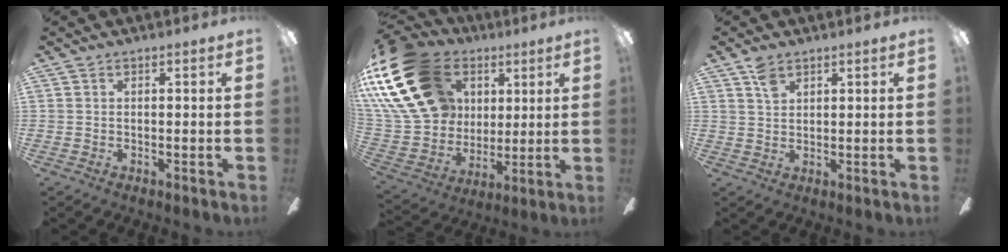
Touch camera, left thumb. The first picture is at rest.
{"total": 28.1, "force": [10.8, 21.1, 15.2], "torque": [-0.315, -0.030, 0.225]}
{"total": 3.3, "force": [2.3, 1.7, 1.7], "torque": [-0.031, -0.003, 0.042]}